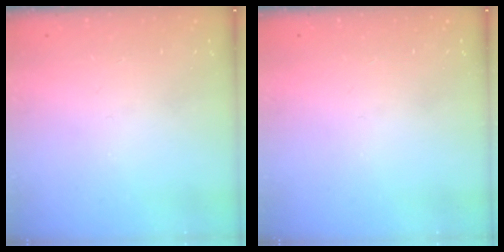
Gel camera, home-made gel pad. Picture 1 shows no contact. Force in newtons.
{"total": 0.0}